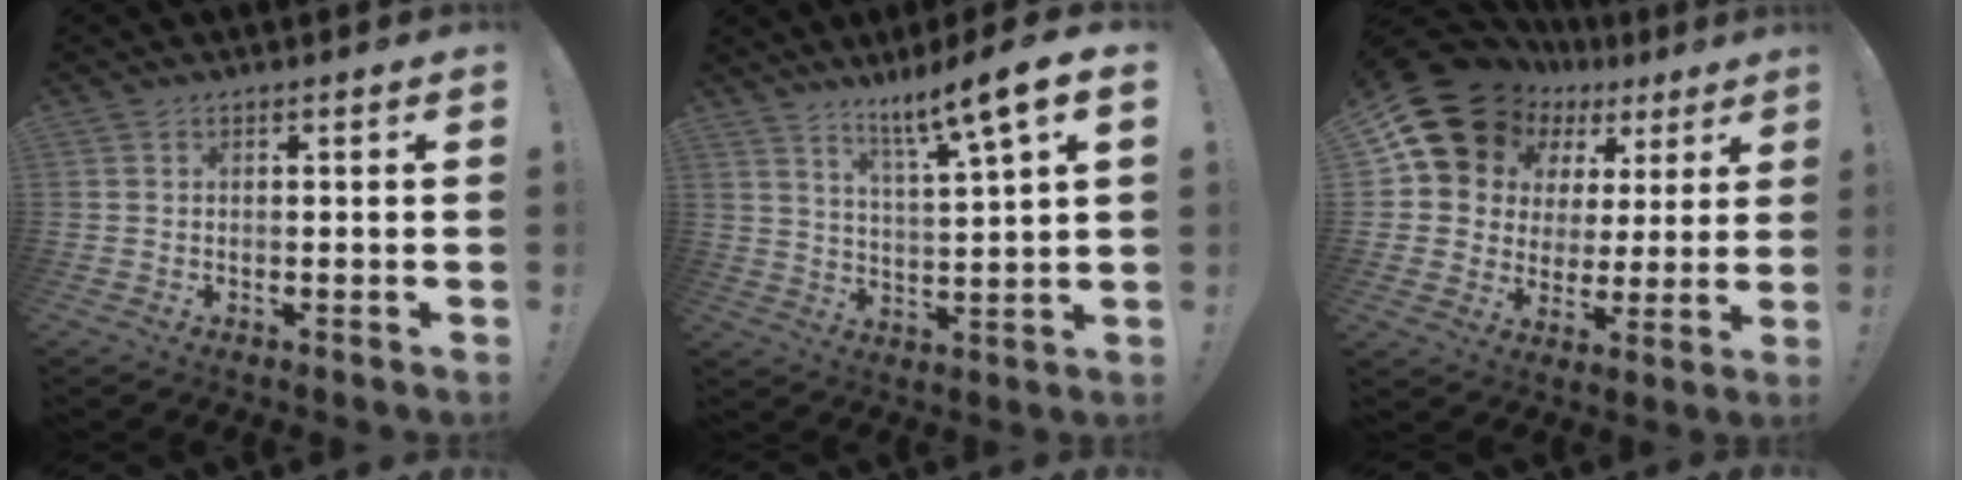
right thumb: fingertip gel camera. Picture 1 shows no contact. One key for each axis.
{"total": 10.4, "fx": 7.0, "fy": -0.3, "fz": 7.7, "tx": -0.131, "ty": -0.046, "tz": 0.104}
{"total": 16.8, "fx": 11.7, "fy": 10.4, "fz": 6.0, "tx": -0.109, "ty": -0.078, "tz": 0.232}